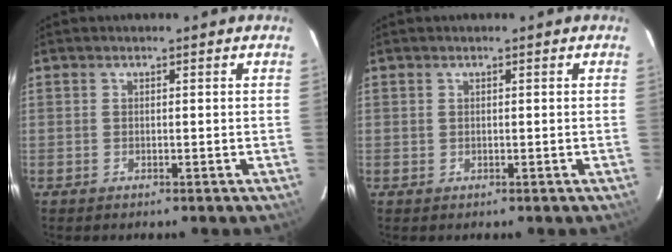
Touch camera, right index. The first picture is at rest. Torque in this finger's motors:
{"motor_torque": [0.01, 0.06, 0.00, 0.00]}